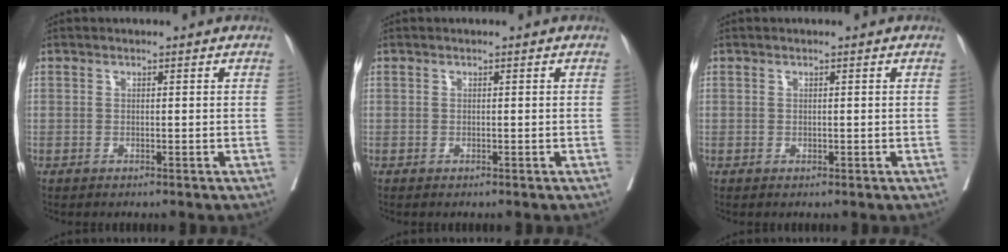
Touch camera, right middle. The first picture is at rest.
{"total": 0.0}
{"total": 0.0}